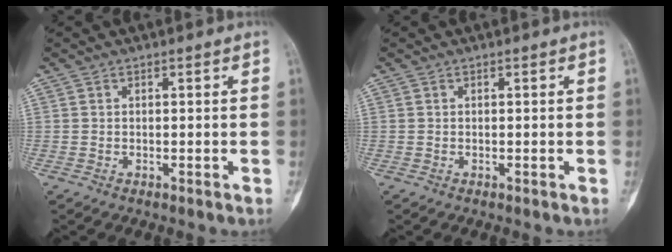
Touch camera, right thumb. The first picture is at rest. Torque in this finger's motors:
{"motor_torque": [2.18, 1.75, 0.18, 0.06, 0.03]}